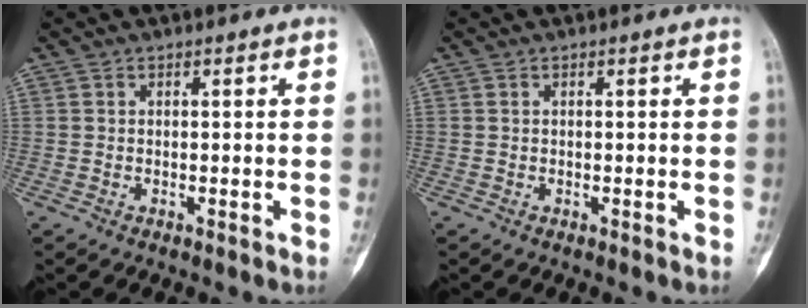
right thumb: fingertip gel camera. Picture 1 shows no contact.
{"total": 0.0}